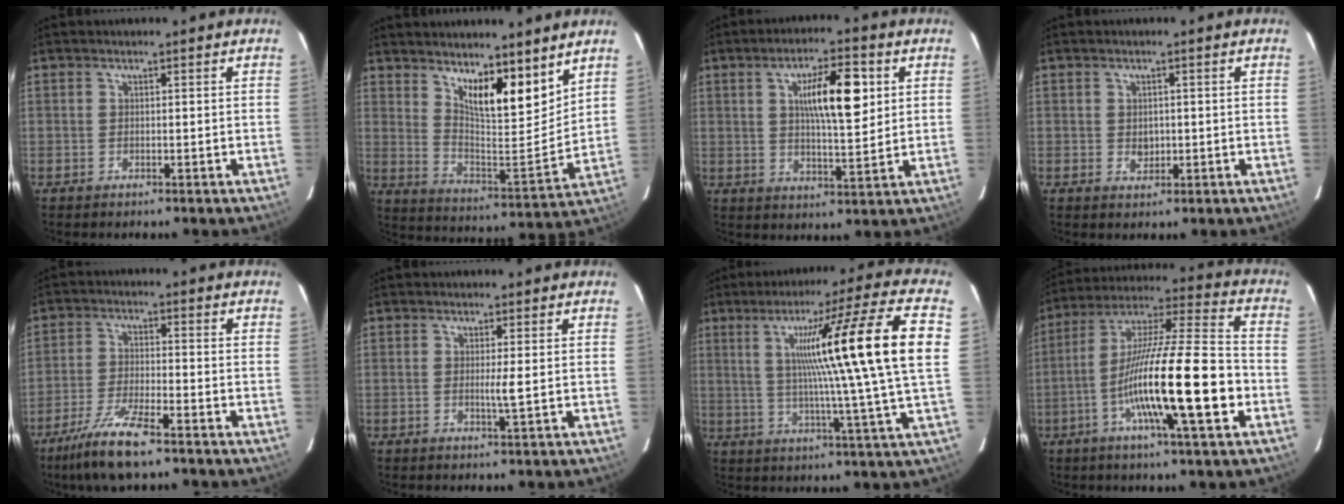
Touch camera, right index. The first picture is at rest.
{"total": 11.6, "force": [7.9, 2.7, 8.1], "torque": [-0.133, -0.012, 0.146]}
{"total": 10.6, "force": [3.0, 2.4, 9.8], "torque": [-0.164, 0.008, 0.051]}
{"total": 2.0, "force": [0.0, 1.5, 1.4], "torque": [-0.023, -0.001, 0.004]}
{"total": 8.8, "force": [-6.2, 0.8, 6.3], "torque": [-0.128, -0.023, -0.114]}
{"total": 2.1, "force": [0.0, -0.2, 2.1], "torque": [-0.039, -0.004, -0.002]}
{"total": 20.5, "force": [4.0, -2.5, 19.9], "torque": [-0.291, 0.004, 0.046]}
{"total": 20.7, "force": [-5.7, 1.2, 19.8], "torque": [-0.345, -0.008, -0.101]}